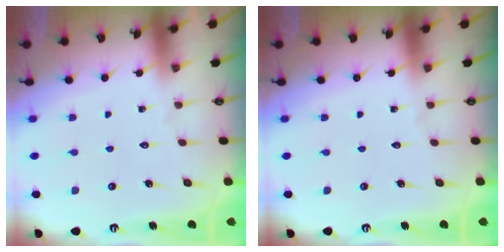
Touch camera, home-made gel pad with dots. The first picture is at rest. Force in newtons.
{"total": 0.0}